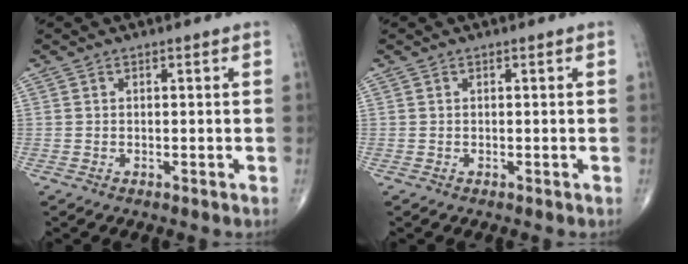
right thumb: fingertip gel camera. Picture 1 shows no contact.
{"total": 0.0}